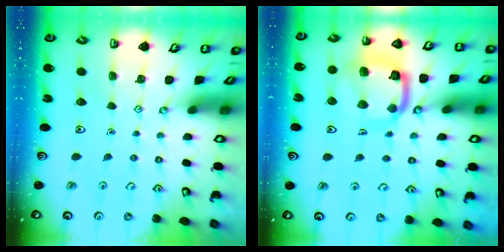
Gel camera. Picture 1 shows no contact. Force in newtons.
{"total": 15.4, "press": 15.3, "slide": 1.6}